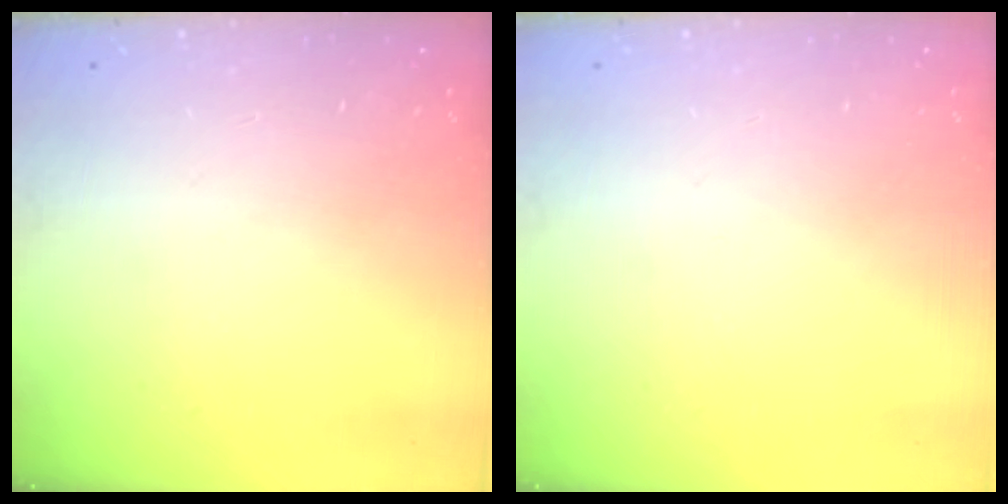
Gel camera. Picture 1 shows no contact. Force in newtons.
{"total": 0.0}